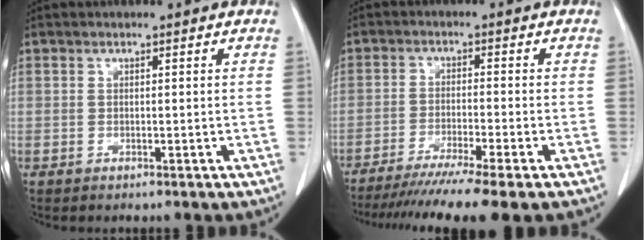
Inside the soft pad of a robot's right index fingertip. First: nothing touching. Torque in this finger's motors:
{"motor_torque": [1.10, -1.04, 0.71, 0.17]}